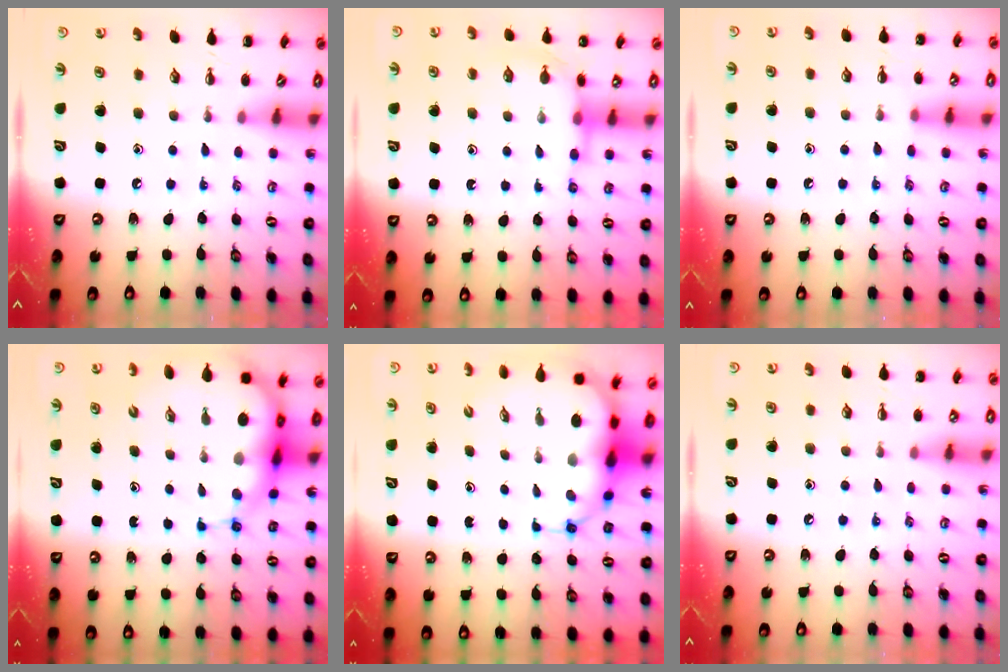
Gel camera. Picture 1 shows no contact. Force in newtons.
{"total": 9.0, "press": 9.0, "slide": 0.9}
{"total": 7.5, "press": 7.1, "slide": 2.3}
{"total": 11.7, "press": 11.3, "slide": 3.2}
{"total": 10.3, "press": 9.9, "slide": 2.8}
{"total": 4.7, "press": 4.5, "slide": 1.4}